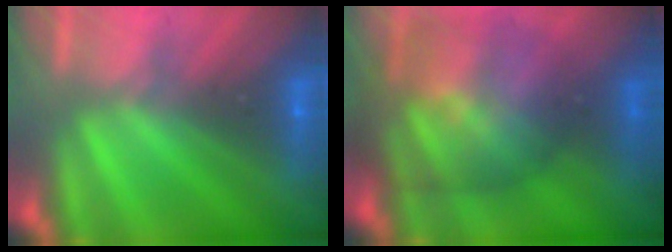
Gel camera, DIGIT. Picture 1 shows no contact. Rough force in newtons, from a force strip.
{"total": 7.7}